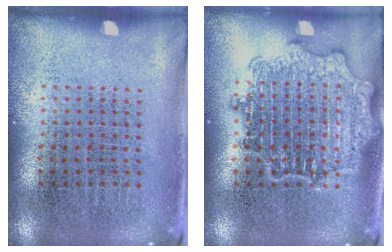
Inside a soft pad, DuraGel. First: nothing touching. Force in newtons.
{"total": 3.0, "press": 3.0, "slide": 0.5}